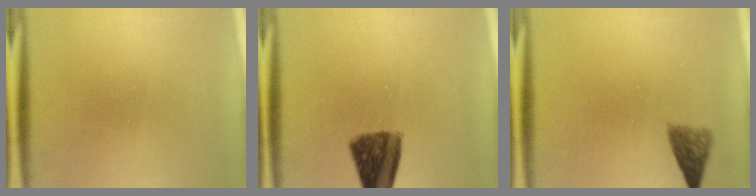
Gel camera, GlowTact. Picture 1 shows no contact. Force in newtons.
{"total": 8.2}
{"total": 2.9}